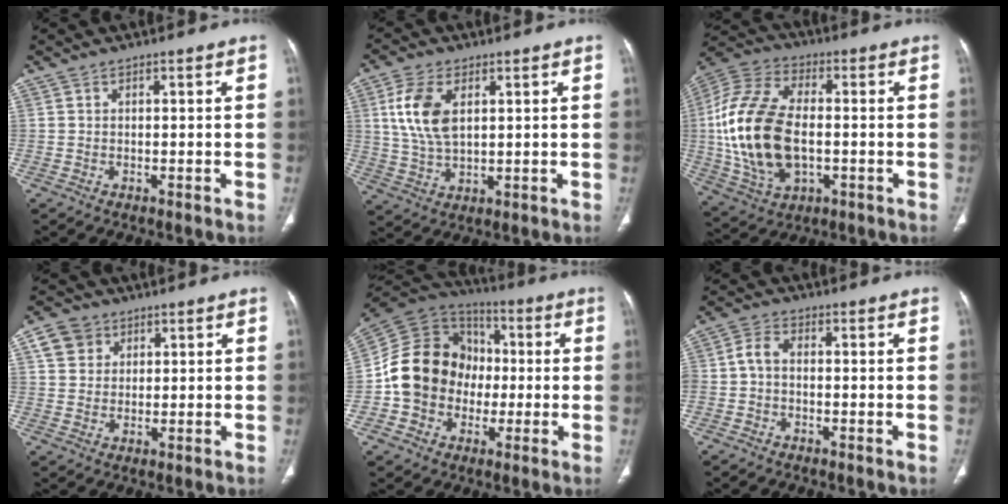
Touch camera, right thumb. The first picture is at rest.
{"total": 9.7, "force": [2.8, 5.3, 7.6], "torque": [-0.157, -0.006, 0.057]}
{"total": 21.0, "force": [-1.3, 12.1, 17.1], "torque": [-0.363, 0.009, -0.017]}
{"total": 5.6, "force": [2.4, 4.7, 1.7], "torque": [-0.014, -0.002, 0.045]}
{"total": 17.3, "force": [-2.1, 15.0, 8.3], "torque": [-0.121, 0.036, -0.042]}
{"total": 3.6, "force": [-0.7, 2.2, 2.8], "torque": [-0.053, 0.013, -0.024]}